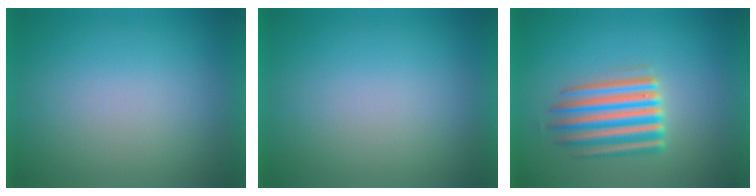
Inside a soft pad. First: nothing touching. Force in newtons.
{"total": 0.0}
{"total": 5.7}